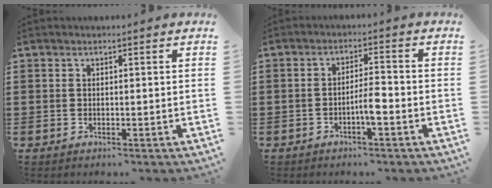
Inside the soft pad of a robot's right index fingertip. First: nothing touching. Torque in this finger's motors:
{"motor_torque": [-0.11, 0.52, 0.11, 0.05]}